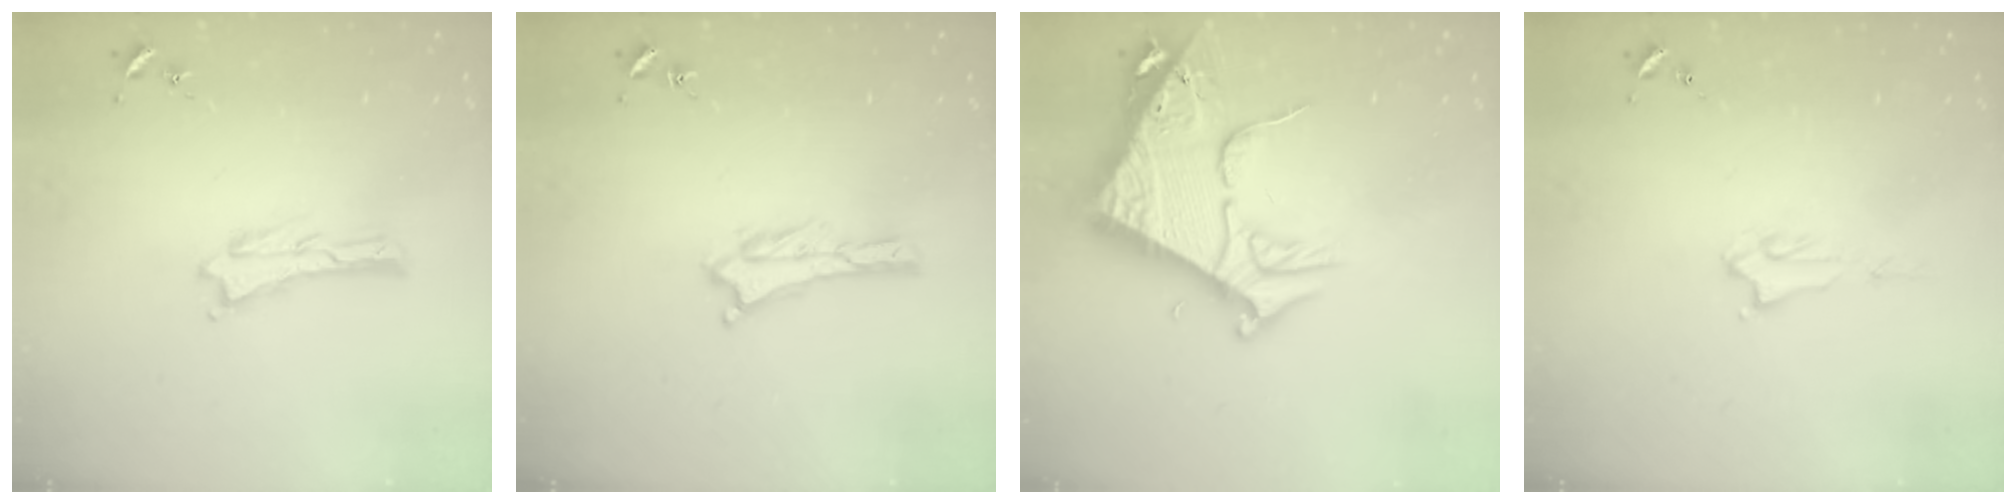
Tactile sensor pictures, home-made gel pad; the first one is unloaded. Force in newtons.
{"total": 0.0}
{"total": 9.9, "press": 9.9, "slide": 1.1}
{"total": 2.2, "press": 2.2, "slide": 0.4}